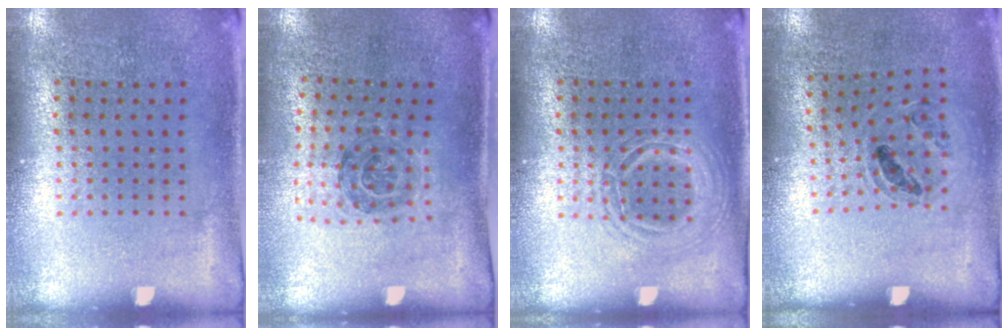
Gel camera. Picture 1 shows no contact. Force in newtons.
{"total": 1.1, "press": 1.0, "slide": 0.3}
{"total": 1.1, "press": 1.1, "slide": 0.1}
{"total": 0.9, "press": 0.9, "slide": 0.3}